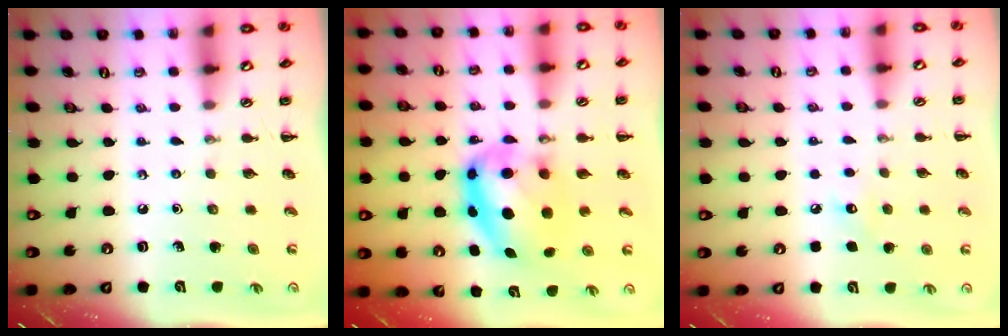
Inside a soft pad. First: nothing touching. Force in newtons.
{"total": 9.9, "press": 9.6, "slide": 2.4}
{"total": 5.1, "press": 4.9, "slide": 1.3}